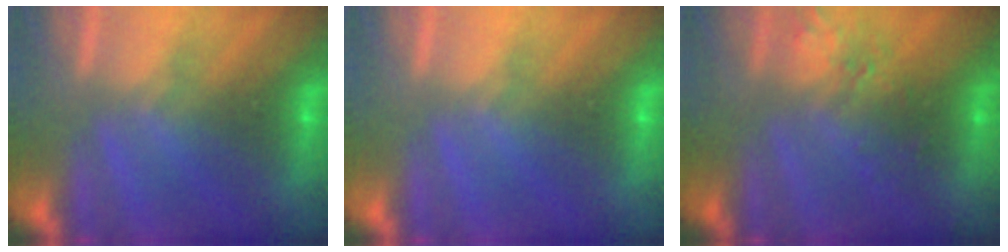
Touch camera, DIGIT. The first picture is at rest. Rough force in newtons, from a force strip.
{"total": 0.0}
{"total": 2.4}